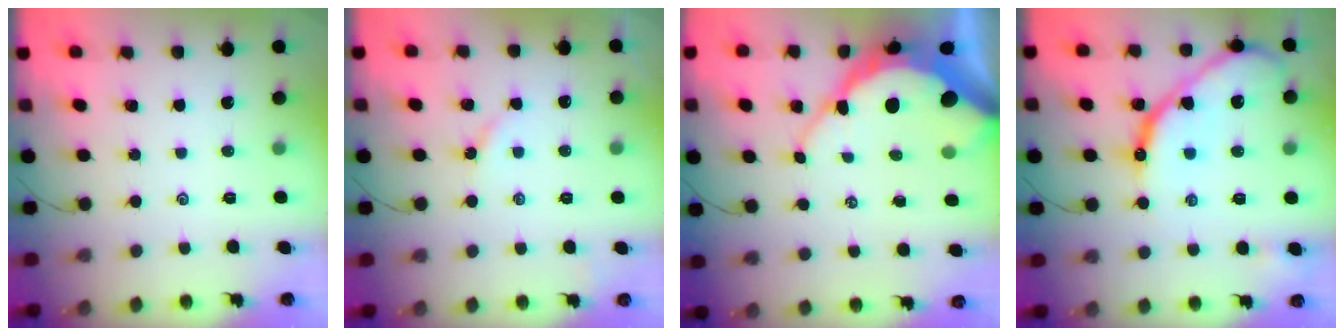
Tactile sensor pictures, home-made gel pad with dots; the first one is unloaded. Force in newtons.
{"total": 2.5, "press": 2.5, "slide": 0.3}
{"total": 15.1, "press": 15.1, "slide": 1.2}
{"total": 16.1, "press": 16.0, "slide": 1.5}